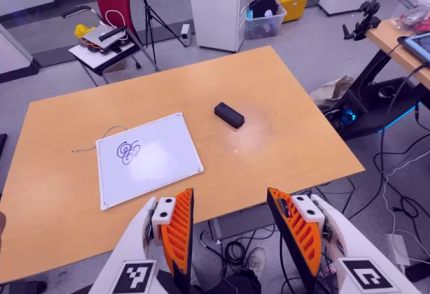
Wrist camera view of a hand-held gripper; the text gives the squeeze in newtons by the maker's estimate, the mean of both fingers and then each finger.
{"total": 0.0}